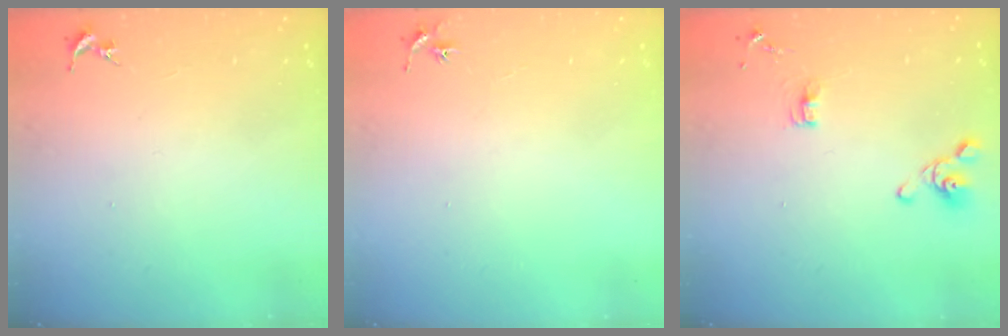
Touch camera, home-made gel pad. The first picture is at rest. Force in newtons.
{"total": 2.9, "press": 2.9, "slide": 0.3}
{"total": 7.7, "press": 7.3, "slide": 2.3}